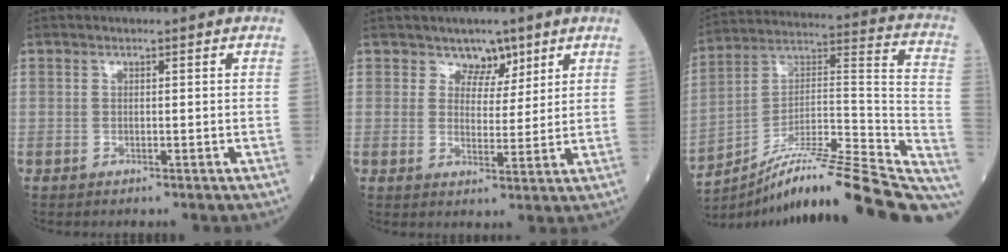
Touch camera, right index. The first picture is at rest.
{"total": 3.8, "force": [2.8, 2.5, 0.7], "torque": [0.001, -0.002, 0.046]}
{"total": 29.3, "force": [-24.5, 2.0, 15.9], "torque": [-0.159, 0.012, -0.363]}